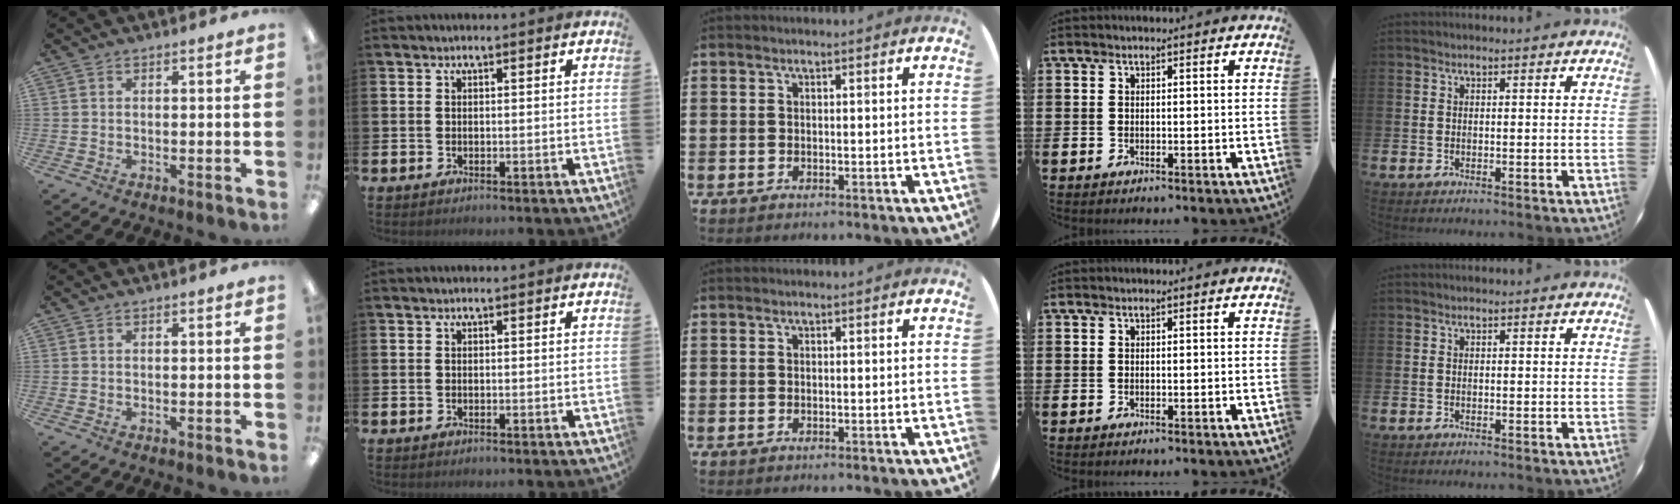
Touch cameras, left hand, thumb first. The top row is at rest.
{}